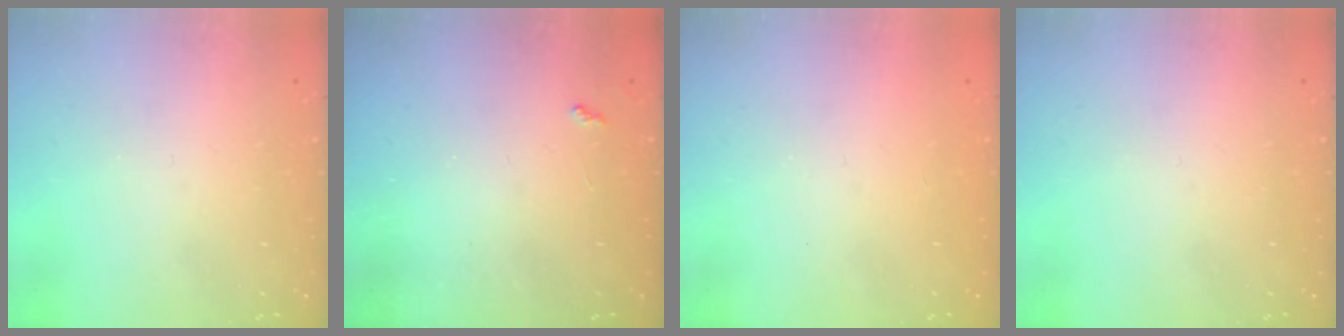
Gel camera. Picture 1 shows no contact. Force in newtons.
{"total": 3.4, "press": 3.3, "slide": 0.5}
{"total": 1.3, "press": 1.1, "slide": 0.7}
{"total": 0.0}